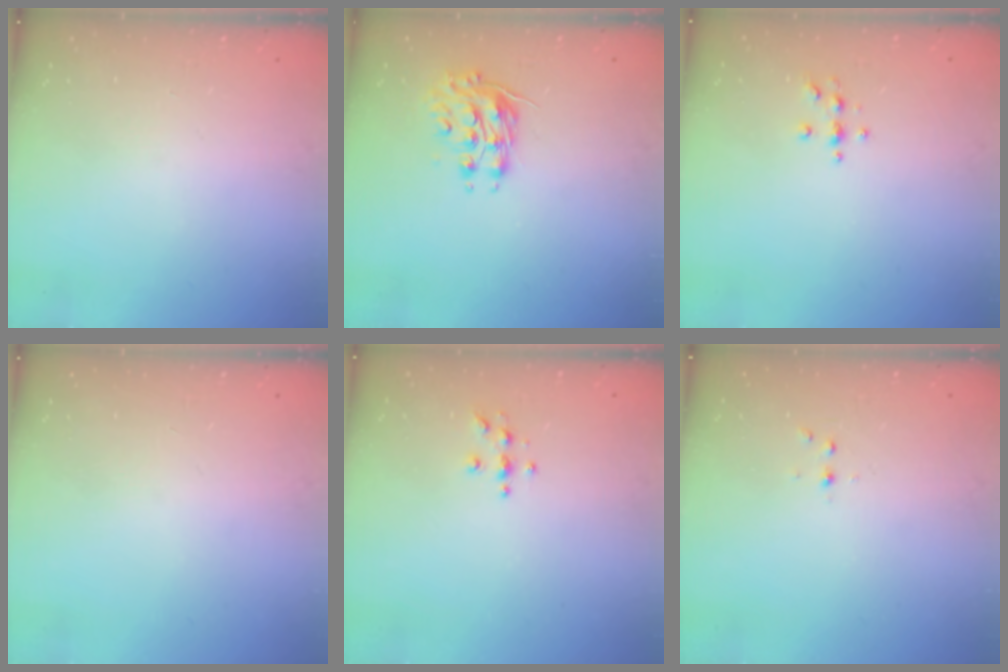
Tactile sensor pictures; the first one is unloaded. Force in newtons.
{"total": 9.2, "press": 9.2, "slide": 0.4}
{"total": 6.2, "press": 6.1, "slide": 0.8}
{"total": 0.0}
{"total": 5.0, "press": 4.9, "slide": 0.6}
{"total": 2.7, "press": 2.3, "slide": 1.4}